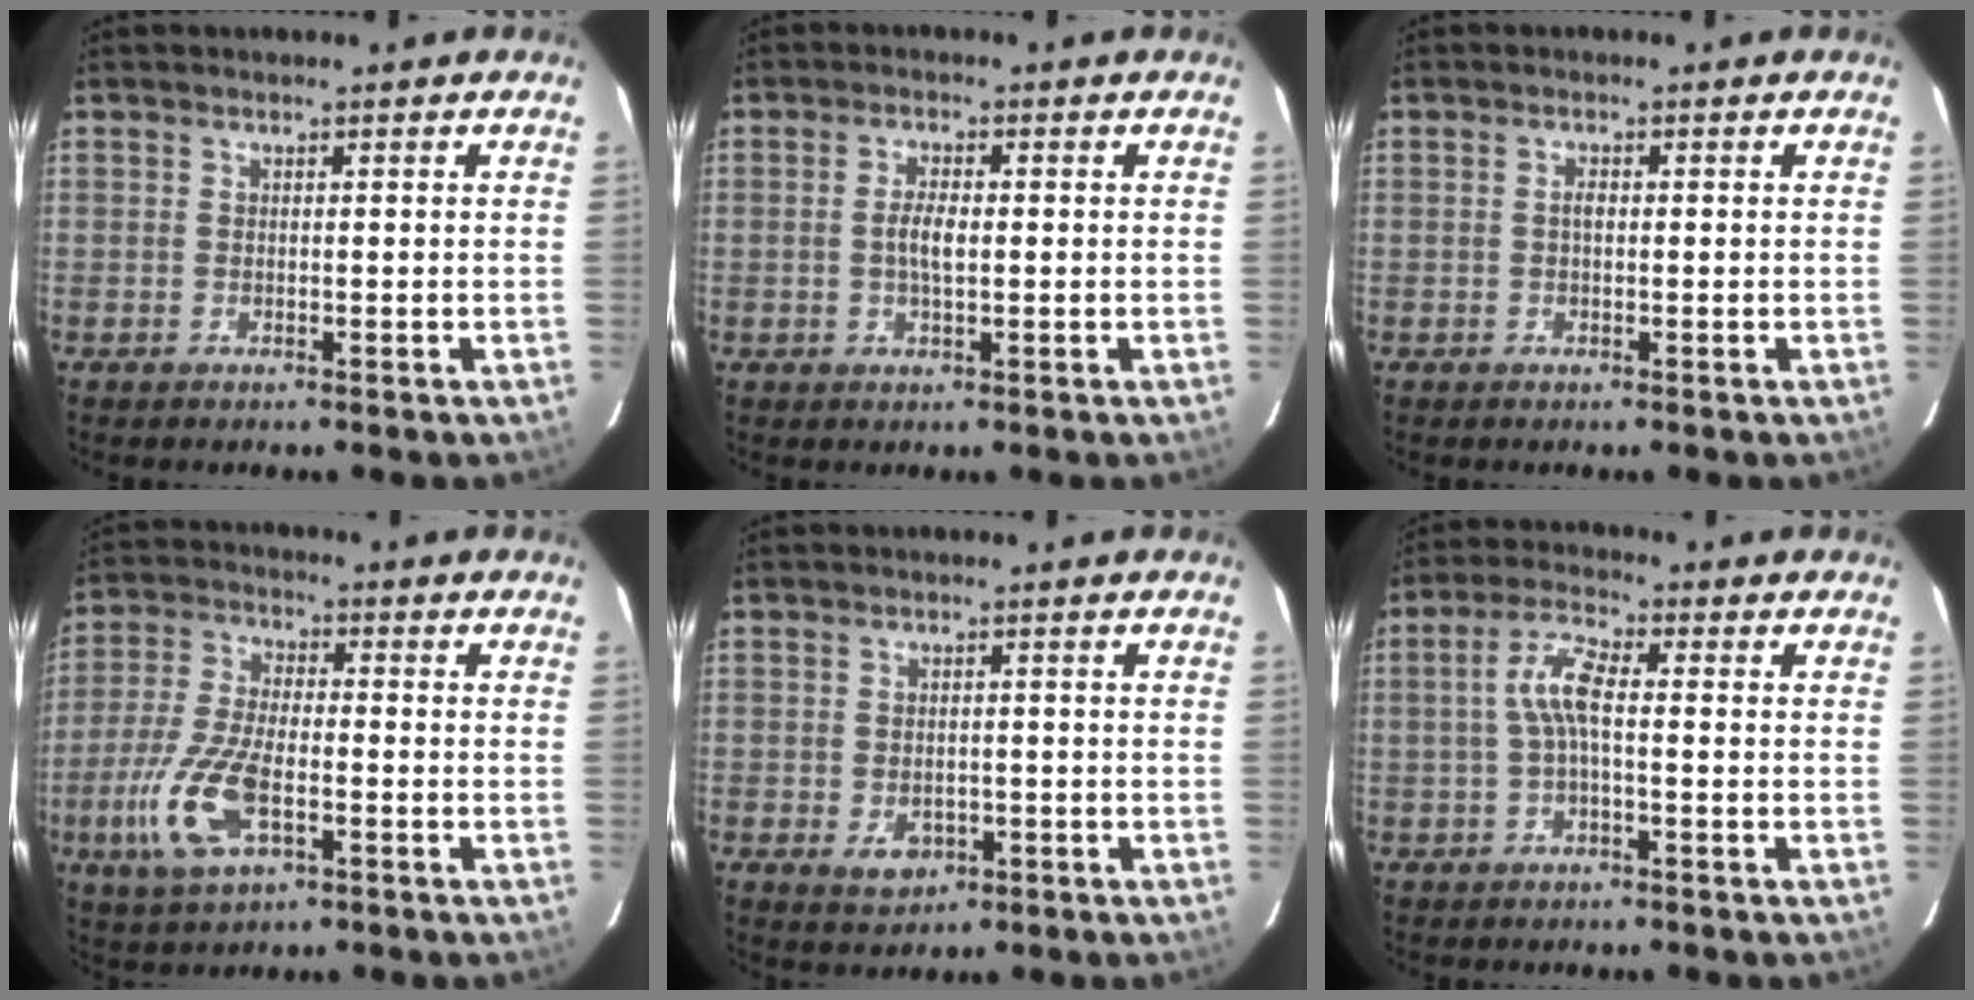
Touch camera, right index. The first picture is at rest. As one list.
[{"total": 3.2, "force": [-0.1, 1.0, 3.0], "torque": [-0.059, 0.002, -0.003]}, {"total": 1.1, "force": [0.0, 0.5, 0.9], "torque": [-0.018, 0.004, -0.003]}, {"total": 12.6, "force": [-4.6, 5.5, 10.4], "torque": [-0.234, -0.009, -0.086]}, {"total": 4.3, "force": [-1.5, 3.3, 2.3], "torque": [-0.046, -0.005, -0.012]}, {"total": 5.4, "force": [-0.4, 1.3, 5.2], "torque": [-0.113, 0.015, -0.009]}]